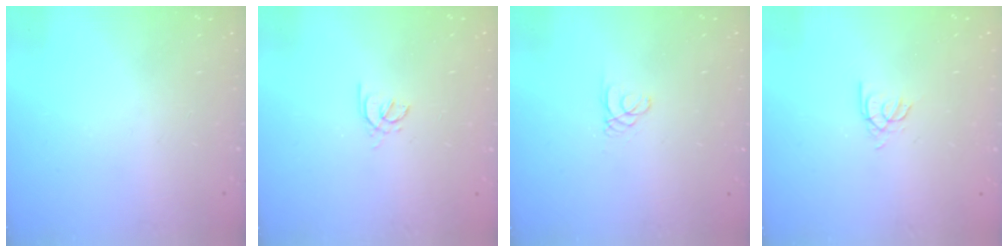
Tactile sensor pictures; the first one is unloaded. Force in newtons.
{"total": 2.0, "press": 1.9, "slide": 0.5}
{"total": 0.6, "press": 0.6, "slide": 0.1}
{"total": 2.6, "press": 2.6, "slide": 0.2}